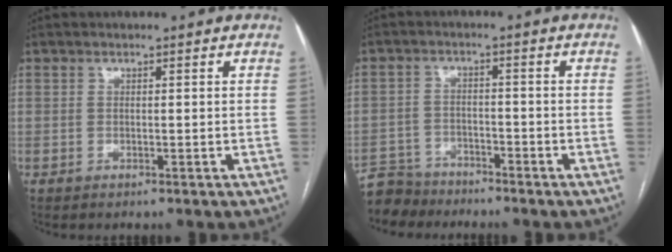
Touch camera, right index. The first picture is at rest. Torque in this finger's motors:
{"motor_torque": [-0.31, -0.17, -1.05, -0.21]}